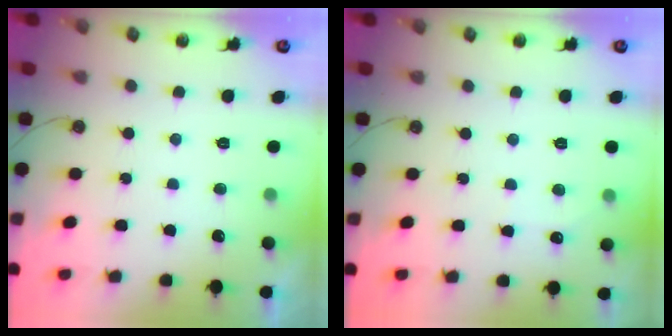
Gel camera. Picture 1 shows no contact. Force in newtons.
{"total": 2.8, "press": 2.8, "slide": 0.4}